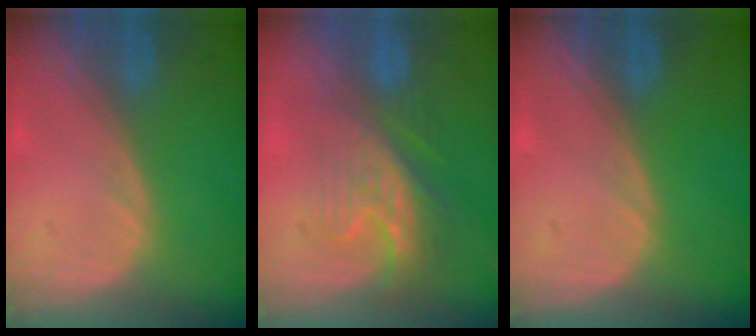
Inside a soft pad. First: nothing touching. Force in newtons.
{"total": 8.7, "press": 7.5, "slide": 4.5}
{"total": 0.0}